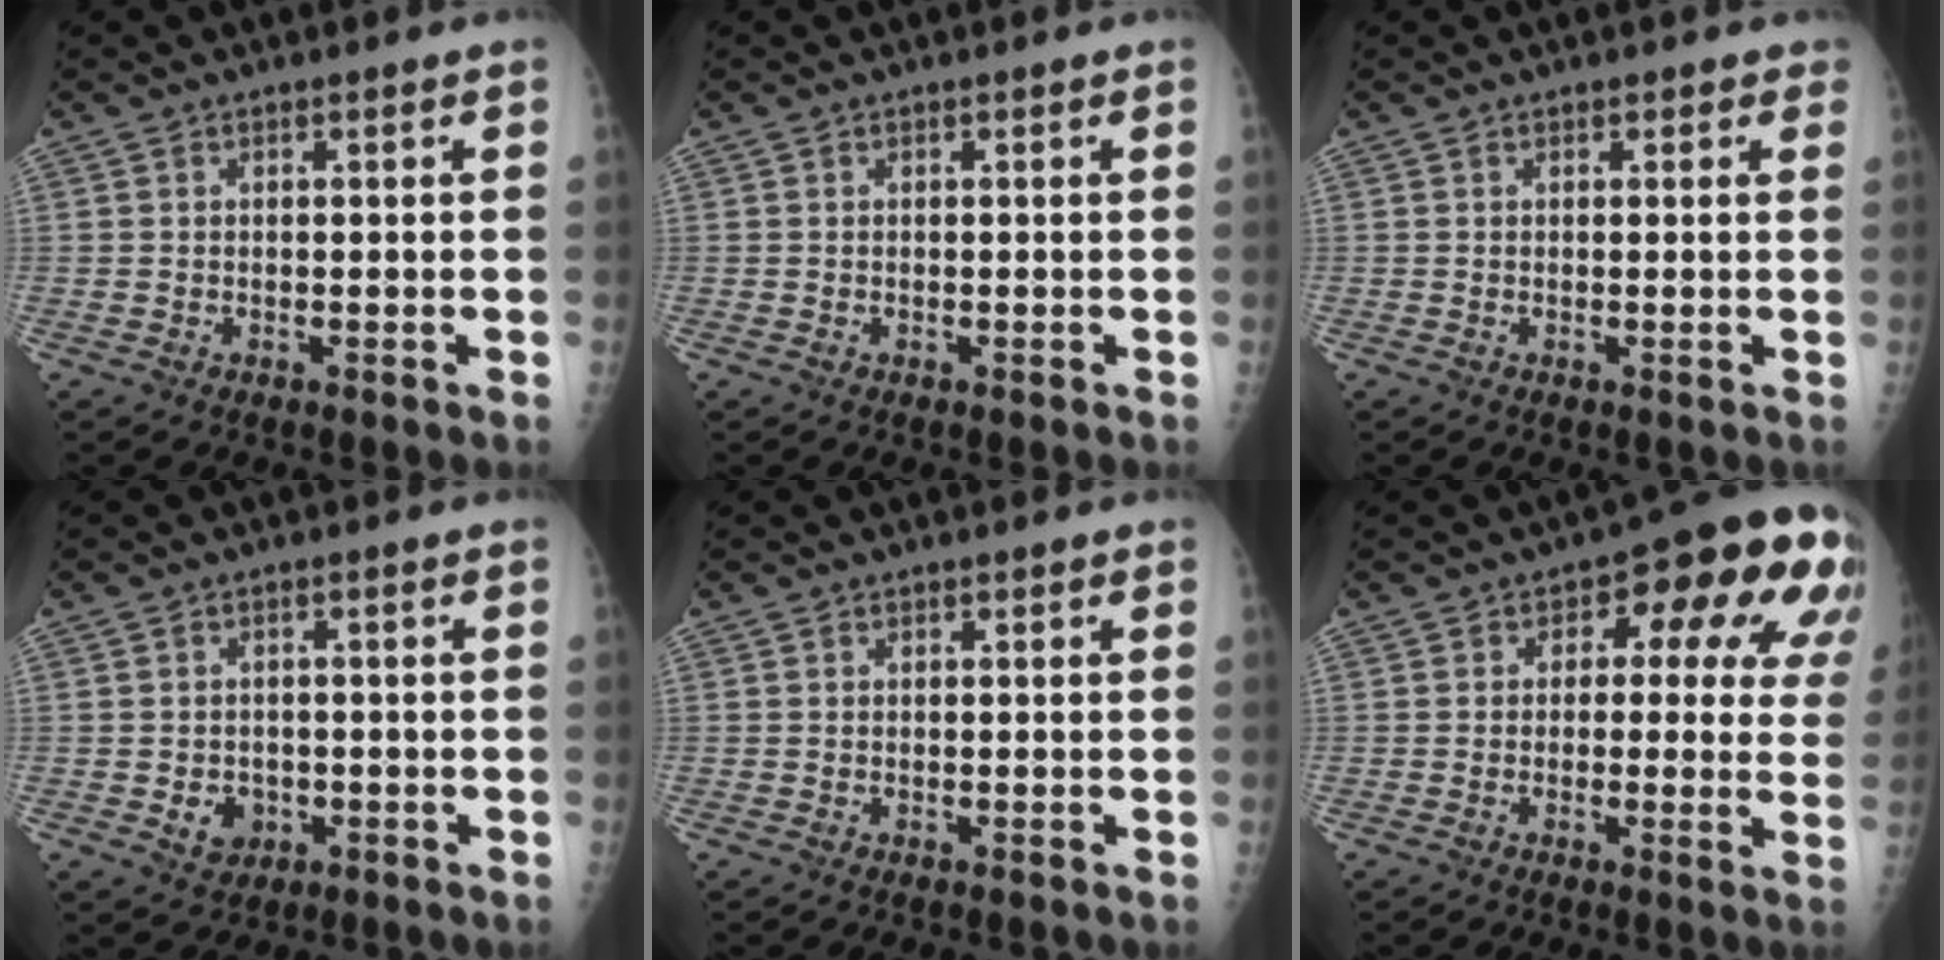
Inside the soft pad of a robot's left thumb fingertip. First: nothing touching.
{"total": 0.0}
{"total": 1.6, "force": [0.9, 1.2, 0.6], "torque": [0.016, 0.000, 0.003]}
{"total": 4.0, "force": [-1.1, 3.4, 1.8], "torque": [-0.010, 0.004, -0.010]}
{"total": 0.6, "force": [0.2, 0.5, 0.3], "torque": [0.006, 0.001, -0.001]}
{"total": 15.8, "force": [5.1, 8.4, 12.3], "torque": [-0.087, 0.008, 0.047]}